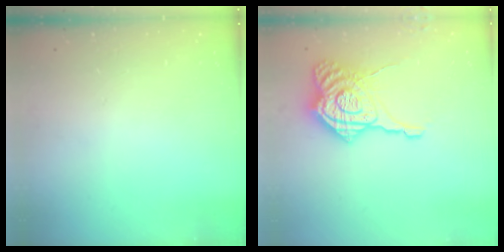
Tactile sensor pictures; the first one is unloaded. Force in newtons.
{"total": 16.3, "press": 16.2, "slide": 1.8}